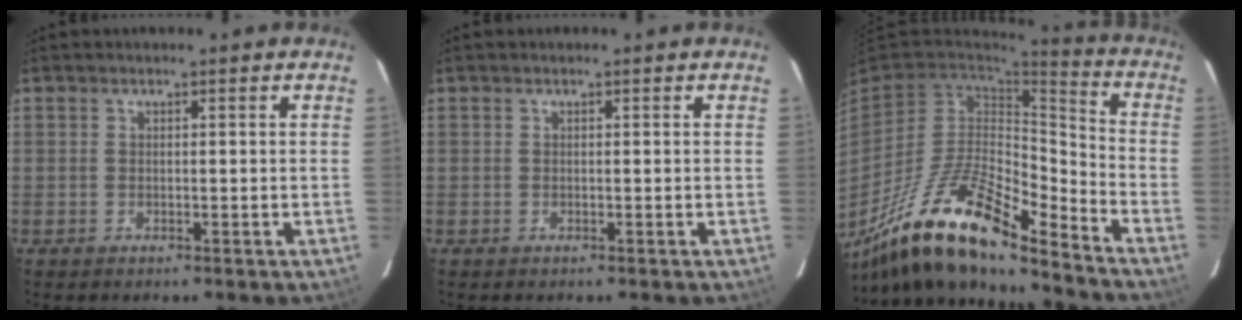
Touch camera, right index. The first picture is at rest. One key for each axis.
{"total": 0.0}
{"total": 20.6, "fx": -14.3, "fy": 5.0, "fz": 14.0, "tx": -0.266, "ty": -0.027, "tz": -0.267}